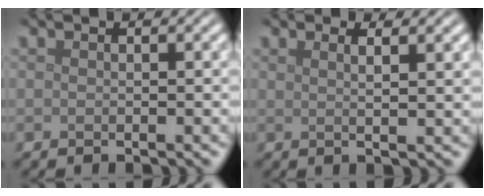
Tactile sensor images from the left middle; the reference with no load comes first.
{"total": 3.0, "force": [1.5, 1.1, 2.3], "torque": [-0.018, 0.005, 0.001]}